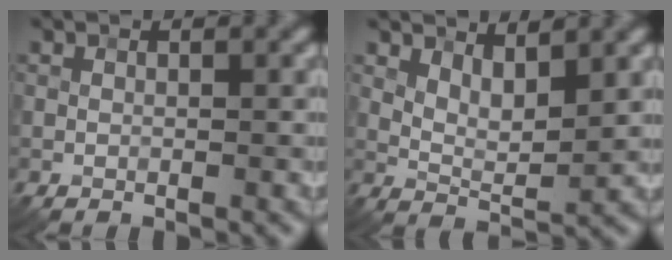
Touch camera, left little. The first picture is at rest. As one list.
[{"total": 3.4, "force": [2.0, 1.3, 2.5], "torque": [-0.048, -0.006, 0.036]}]